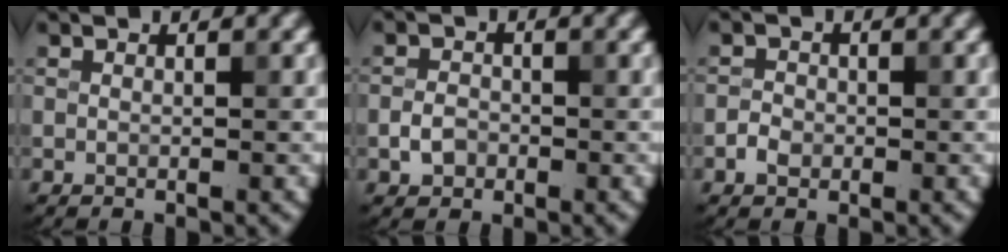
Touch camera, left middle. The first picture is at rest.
{"total": 1.8, "force": [-0.7, 1.4, 0.8], "torque": [-0.013, 0.001, -0.017]}
{"total": 1.4, "force": [-0.6, 1.1, 0.7], "torque": [-0.008, 0.003, -0.014]}